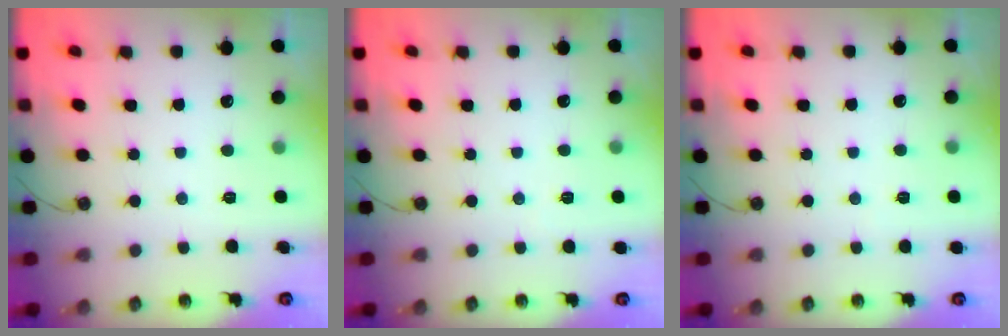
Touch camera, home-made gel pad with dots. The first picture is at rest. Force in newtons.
{"total": 2.1, "press": 1.8, "slide": 1.2}
{"total": 1.1, "press": 0.7, "slide": 0.8}